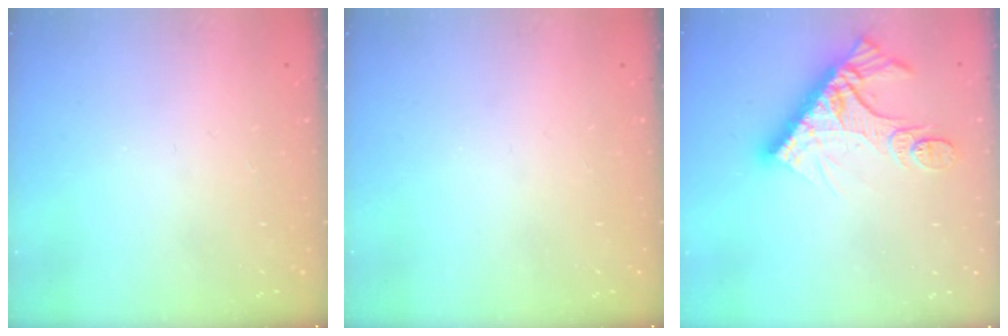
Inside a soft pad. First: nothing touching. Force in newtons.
{"total": 0.0}
{"total": 15.5, "press": 15.4, "slide": 1.4}